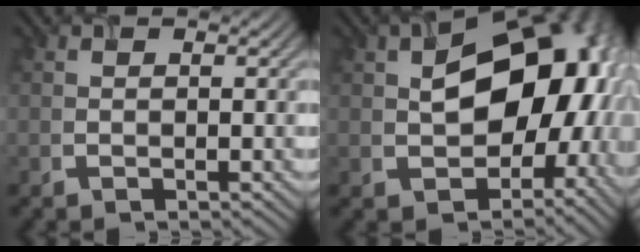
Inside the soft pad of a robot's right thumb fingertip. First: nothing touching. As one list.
[{"total": 17.4, "force": [0.7, 11.3, 13.2], "torque": [-0.160, -0.005, 0.015]}]